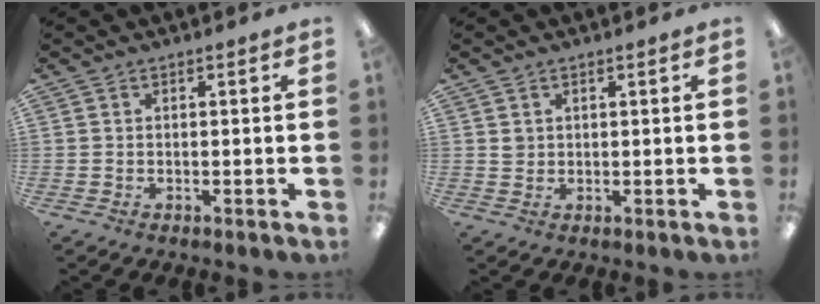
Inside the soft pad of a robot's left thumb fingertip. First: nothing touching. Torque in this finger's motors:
{"motor_torque": [0.19, 0.27, 0.21, -0.04, -0.01]}